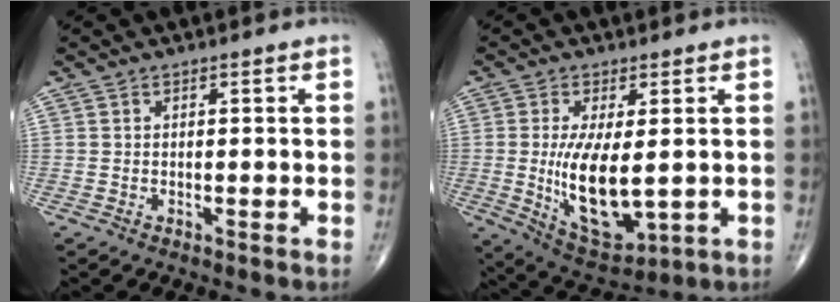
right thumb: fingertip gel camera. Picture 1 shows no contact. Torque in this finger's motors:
{"motor_torque": [2.04, 2.97, 1.55, 0.26, 0.42]}